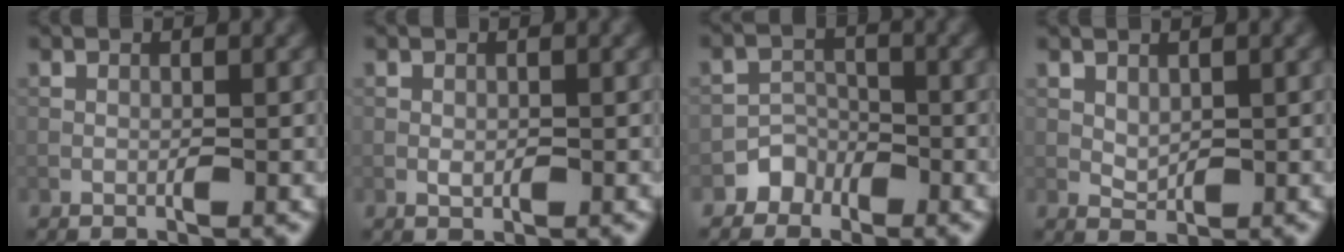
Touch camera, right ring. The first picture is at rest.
{"total": 0.8, "force": [-0.1, 0.6, 0.5], "torque": [-0.008, -0.001, -0.003]}
{"total": 2.1, "force": [-1.5, 1.5, 0.0], "torque": [0.013, 0.010, -0.027]}
{"total": 1.3, "force": [0.5, 0.9, 0.8], "torque": [-0.018, -0.004, 0.015]}